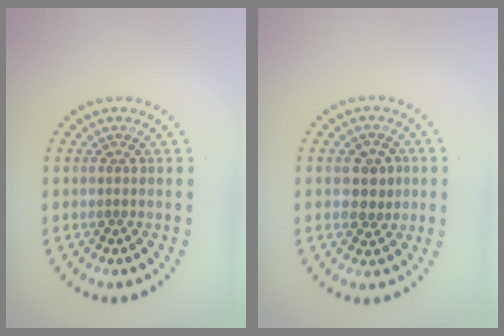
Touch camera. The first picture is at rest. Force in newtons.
{"total": 2.4, "press": 2.4, "slide": 0.5}